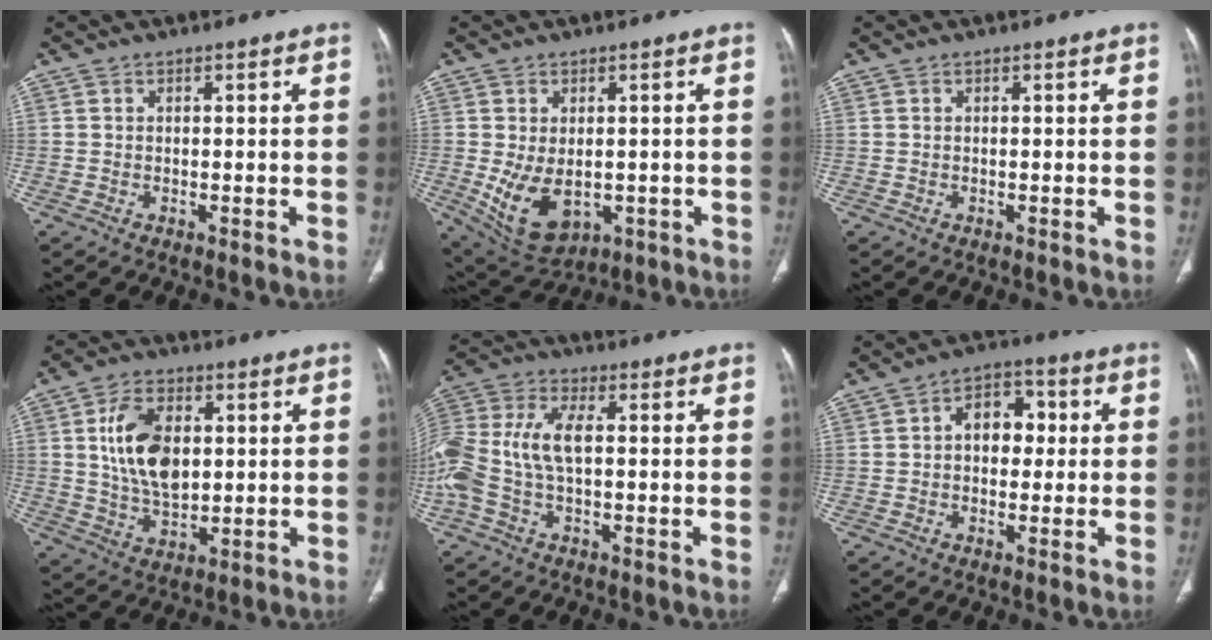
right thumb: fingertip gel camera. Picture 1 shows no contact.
{"total": 10.1, "force": [-1.9, 6.4, 7.6], "torque": [-0.124, -0.010, -0.005]}
{"total": 0.0}
{"total": 12.5, "force": [2.2, 7.7, 9.6], "torque": [-0.156, -0.007, 0.045]}
{"total": 14.3, "force": [-0.3, 7.2, 12.3], "torque": [-0.296, 0.027, -0.005]}
{"total": 8.0, "force": [0.8, 5.6, 5.6], "torque": [-0.047, 0.022, 0.006]}